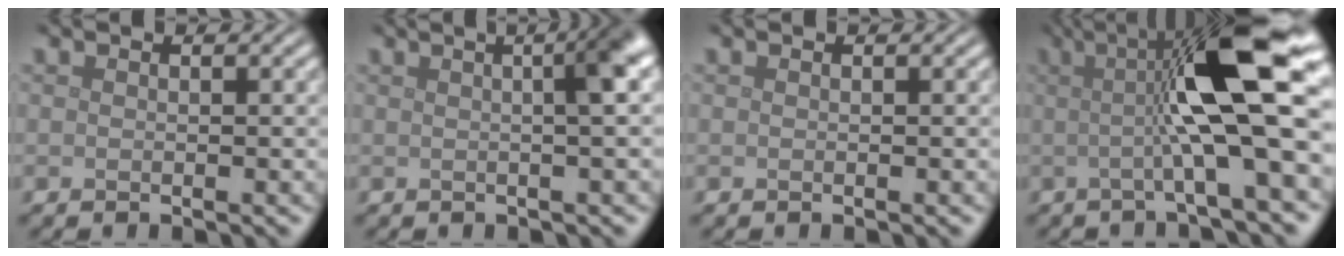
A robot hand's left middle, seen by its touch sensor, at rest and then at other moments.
{"total": 4.8, "force": [0.9, 1.5, 4.5], "torque": [-0.036, 0.025, 0.007]}
{"total": 0.0}
{"total": 11.4, "force": [1.2, 2.2, 11.1], "torque": [-0.158, 0.008, 0.011]}